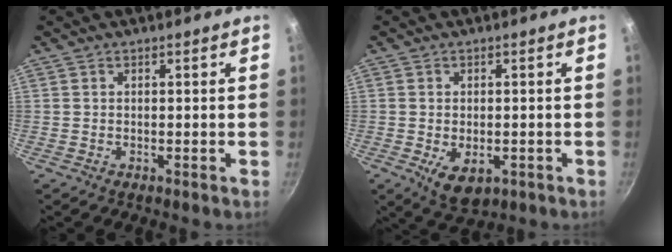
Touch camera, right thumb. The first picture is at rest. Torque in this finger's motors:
{"motor_torque": [-0.25, 0.09, -0.06, 0.25, 0.00]}